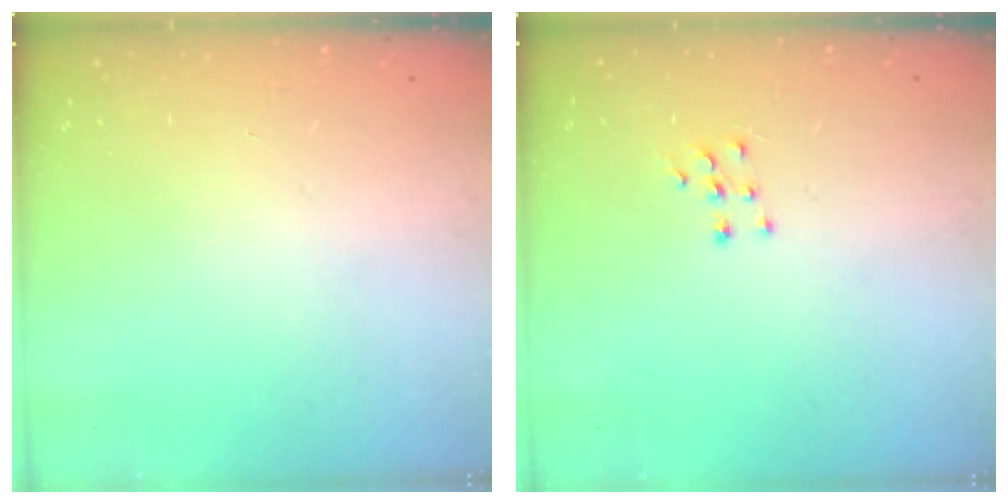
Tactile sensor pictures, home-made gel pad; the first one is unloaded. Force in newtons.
{"total": 6.0, "press": 6.0, "slide": 0.4}